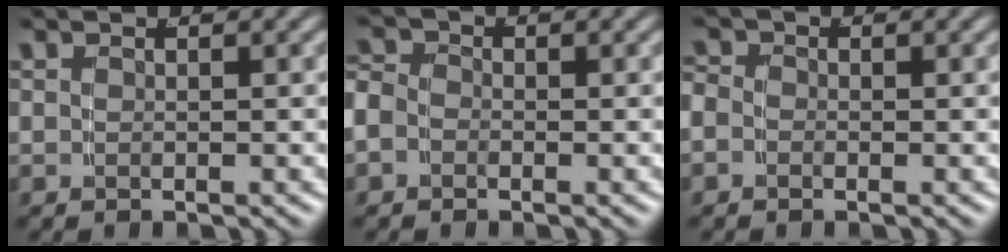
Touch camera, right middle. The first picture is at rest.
{"total": 2.8, "force": [-0.7, 2.4, 1.1], "torque": [-0.034, -0.010, -0.015]}
{"total": 2.0, "force": [-0.5, 1.8, 0.8], "torque": [-0.022, -0.004, -0.015]}